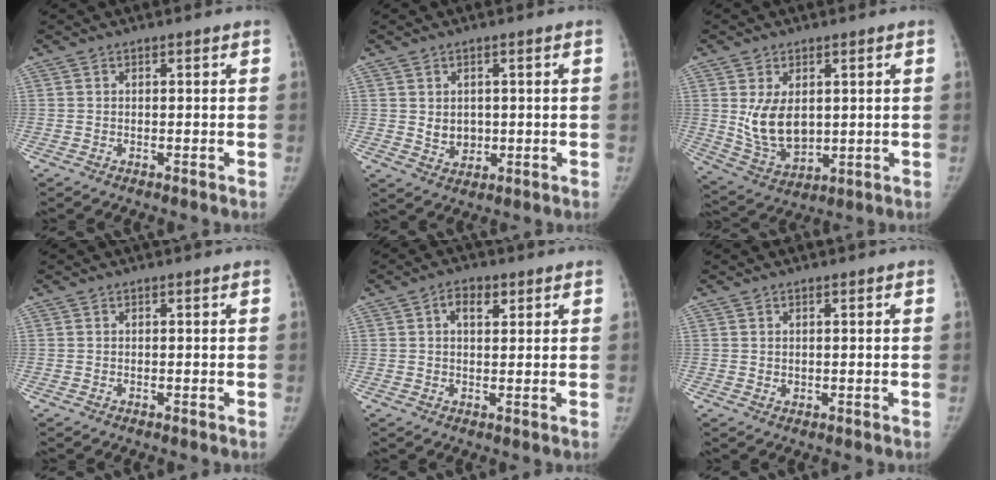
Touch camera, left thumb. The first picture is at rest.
{"total": 4.3, "force": [0.3, 3.5, 2.4], "torque": [-0.022, -0.008, 0.018]}
{"total": 10.5, "force": [1.6, 6.9, 7.7], "torque": [-0.116, -0.018, 0.050]}
{"total": 0.0}
{"total": 4.2, "force": [1.8, 2.5, 2.9], "torque": [-0.033, -0.001, 0.025]}
{"total": 0.9, "force": [0.4, 0.6, 0.5], "torque": [-0.004, -0.004, 0.008]}